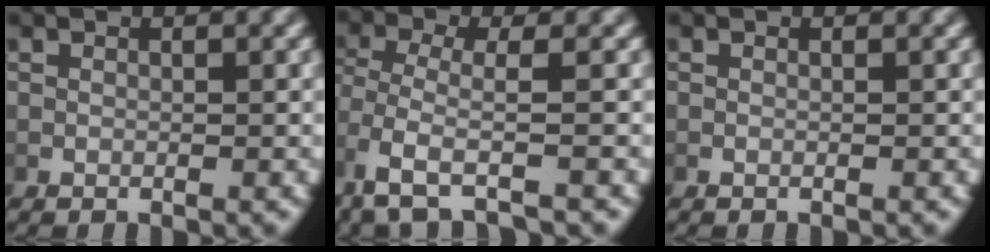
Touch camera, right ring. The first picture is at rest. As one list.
[{"total": 3.3, "force": [-1.4, 0.8, 2.8], "torque": [-0.074, -0.022, -0.010]}, {"total": 0.0}]